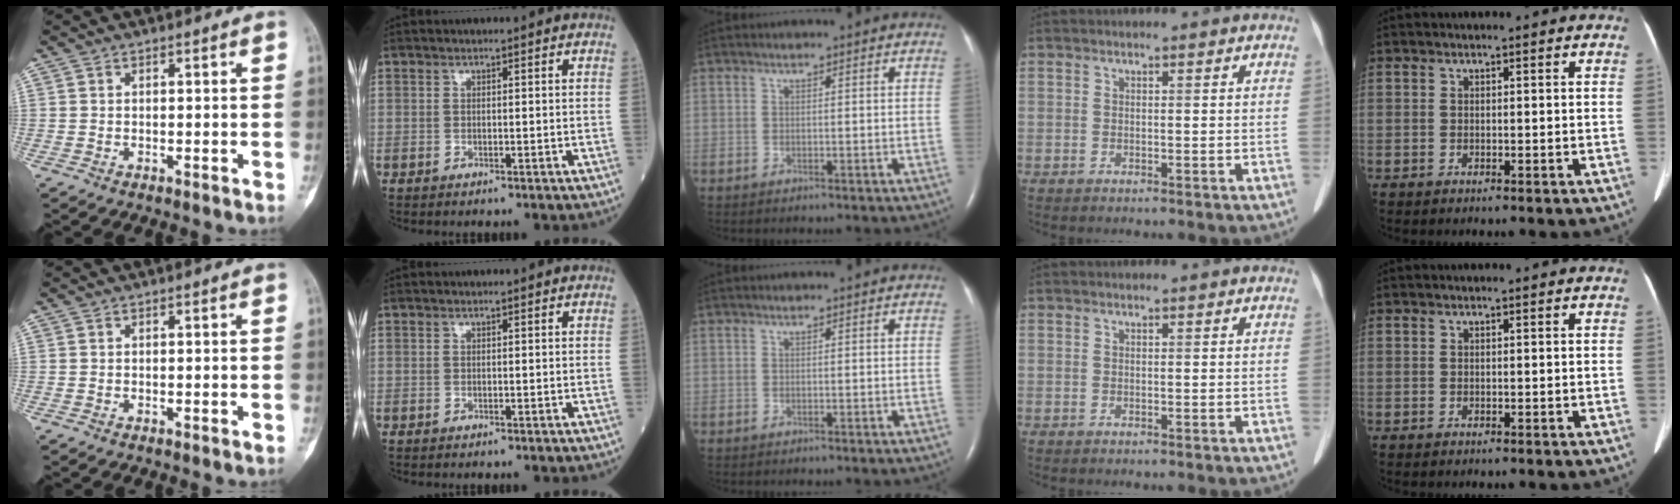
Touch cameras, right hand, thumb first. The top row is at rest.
{}